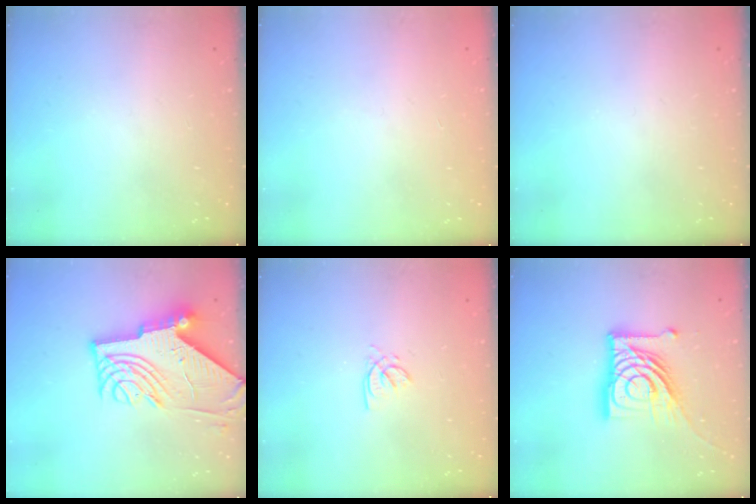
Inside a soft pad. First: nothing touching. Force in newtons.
{"total": 1.0, "press": 0.9, "slide": 0.3}
{"total": 0.0}
{"total": 13.0, "press": 12.9, "slide": 1.6}
{"total": 2.0, "press": 2.0, "slide": 0.4}
{"total": 20.5, "press": 20.4, "slide": 2.4}